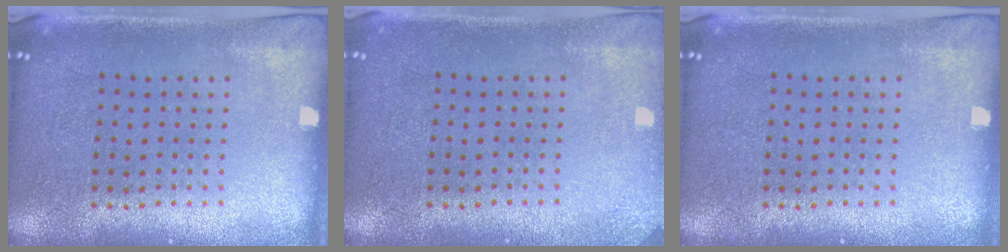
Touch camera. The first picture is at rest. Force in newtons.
{"total": 1.2, "press": 1.2, "slide": 0.1}
{"total": 0.0}